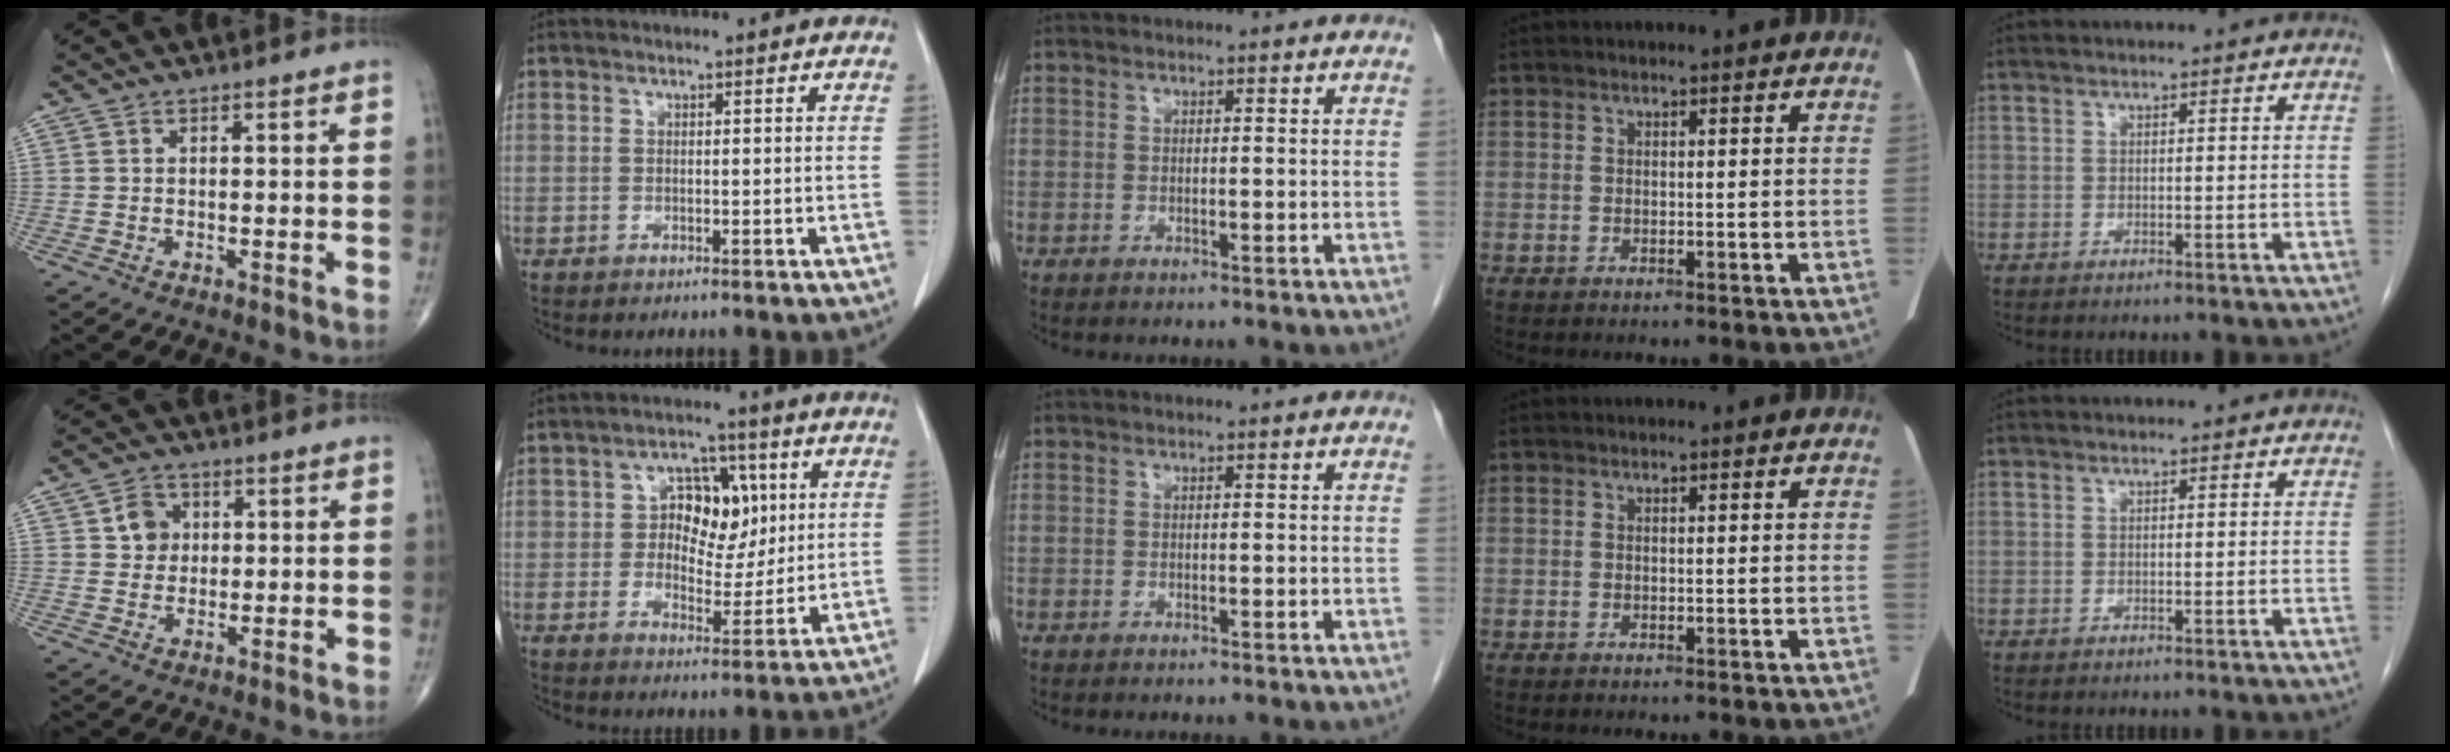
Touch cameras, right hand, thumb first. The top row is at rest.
{"thumb": {"total": 4.8, "force": [1.1, 4.3, 2.0], "torque": [-0.007, 0.000, 0.015]}, "index": {"total": 8.5, "force": [2.0, 5.6, 6.0], "torque": [-0.082, 0.020, 0.037]}}